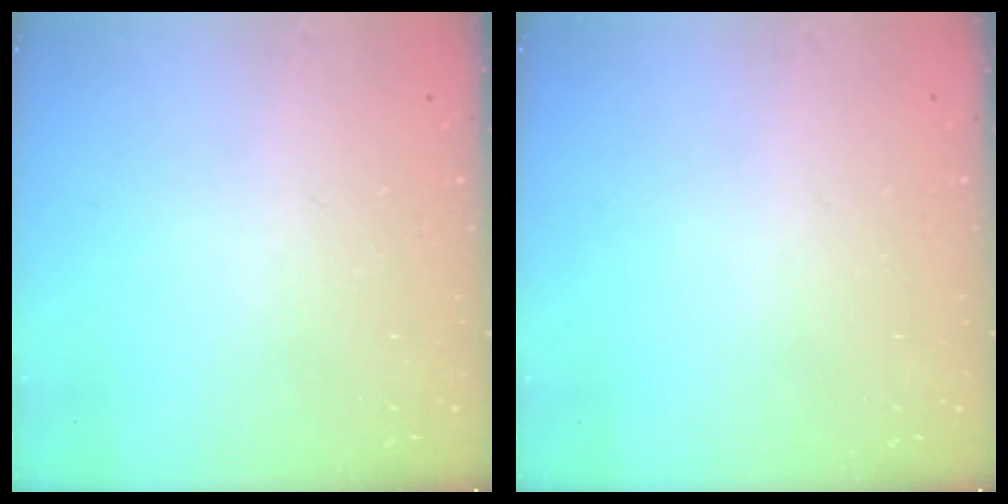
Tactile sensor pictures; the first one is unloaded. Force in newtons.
{"total": 0.0}